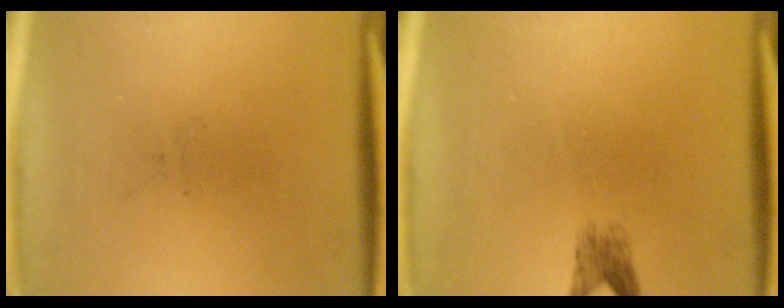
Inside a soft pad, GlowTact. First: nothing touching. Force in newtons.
{"total": 2.0}